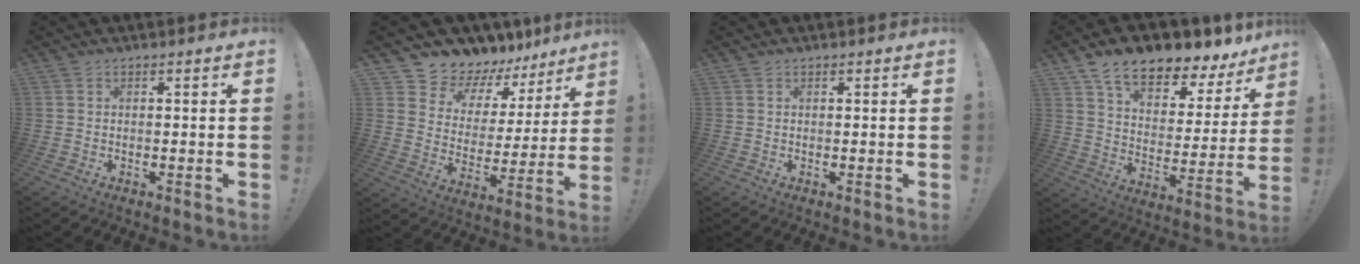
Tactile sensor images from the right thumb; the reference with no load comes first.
{"total": 9.2, "force": [8.1, 4.3, 0.7], "torque": [-0.021, -0.081, 0.146]}
{"total": 0.0}
{"total": 12.2, "force": [9.5, 4.8, 6.0], "torque": [-0.097, -0.078, 0.163]}